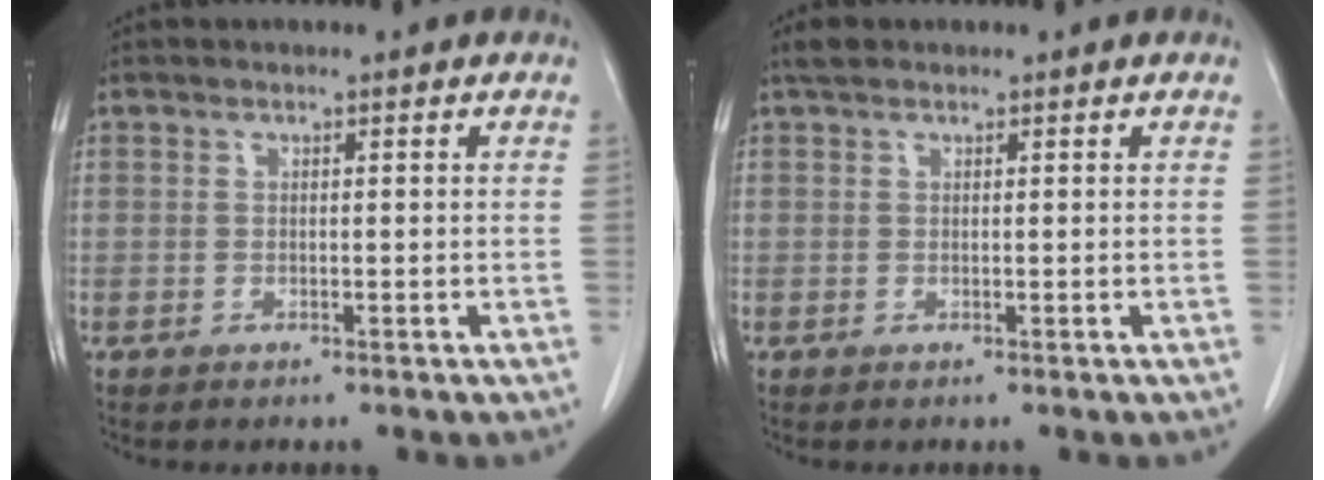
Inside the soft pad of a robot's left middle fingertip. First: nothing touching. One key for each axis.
{"total": 1.4, "fx": 1.1, "fy": 0.8, "fz": 0.5, "tx": -0.010, "ty": 0.012, "tz": 0.017}